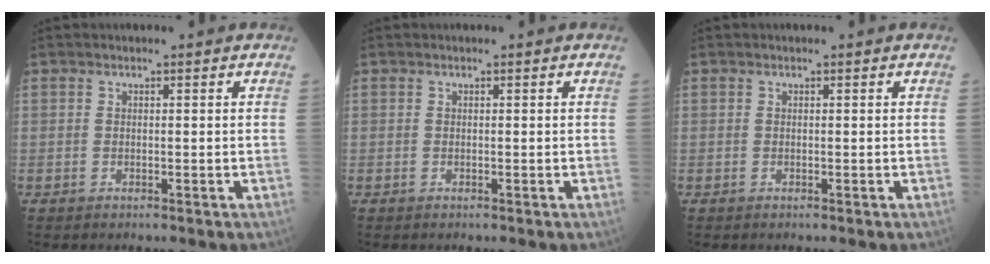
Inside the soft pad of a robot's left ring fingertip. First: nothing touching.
{"total": 0.0}
{"total": 0.0}